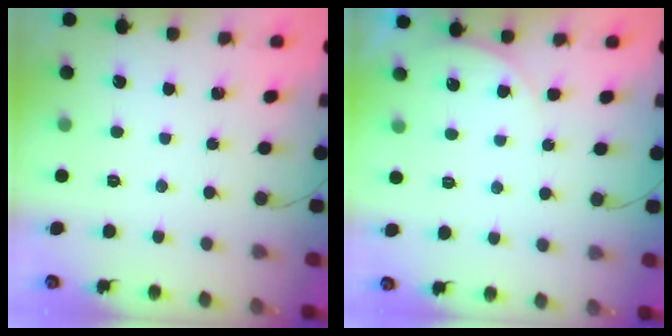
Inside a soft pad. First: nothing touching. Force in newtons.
{"total": 3.3, "press": 3.3, "slide": 0.4}